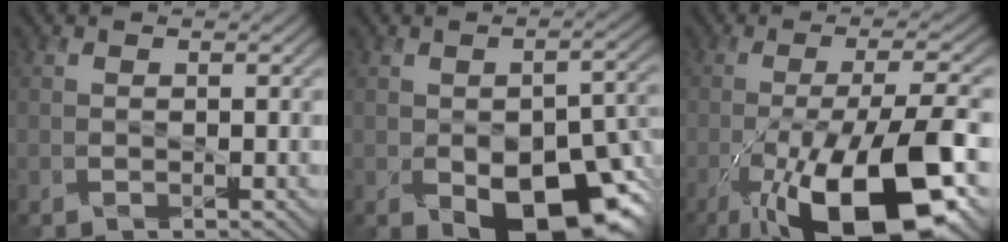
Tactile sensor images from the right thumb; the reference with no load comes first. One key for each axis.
{"total": 13.8, "fx": -5.4, "fy": 7.7, "fz": 10.0, "tx": -0.136, "ty": -0.032, "tz": -0.074}
{"total": 17.6, "fx": -7.9, "fy": 5.4, "fz": 14.7, "tx": -0.232, "ty": -0.008, "tz": -0.128}